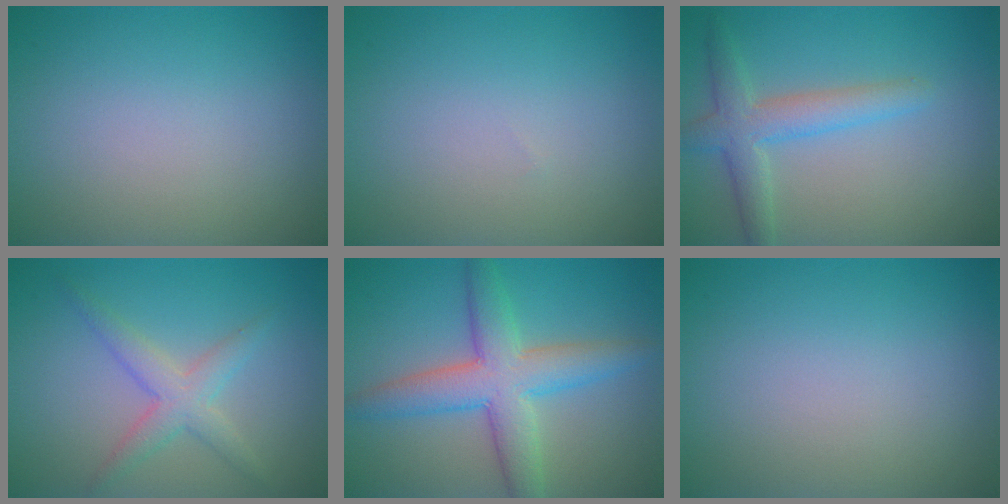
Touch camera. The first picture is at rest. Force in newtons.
{"total": 0.0}
{"total": 3.7, "press": 3.7, "slide": 0.1}
{"total": 2.9, "press": 2.9, "slide": 0.1}
{"total": 6.3, "press": 6.3, "slide": 0.4}
{"total": 0.0}